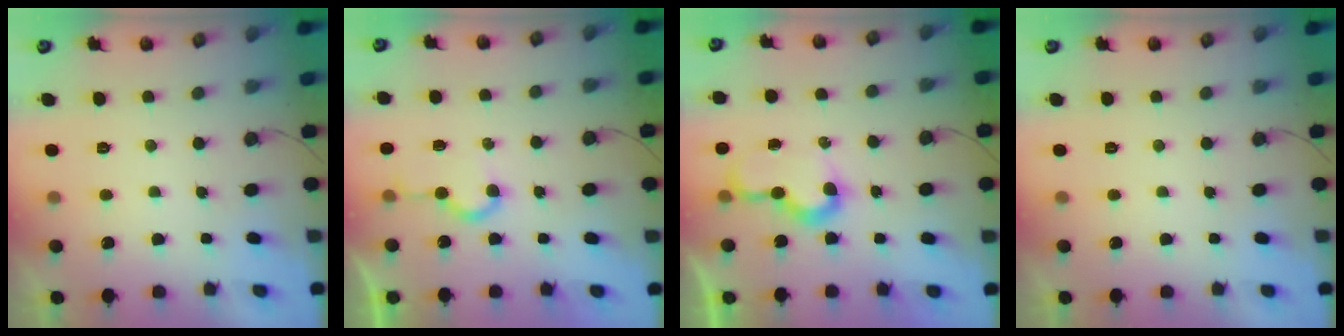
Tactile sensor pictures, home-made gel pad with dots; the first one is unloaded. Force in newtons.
{"total": 5.1, "press": 5.0, "slide": 0.5}
{"total": 7.5, "press": 7.5, "slide": 0.4}
{"total": 0.0}